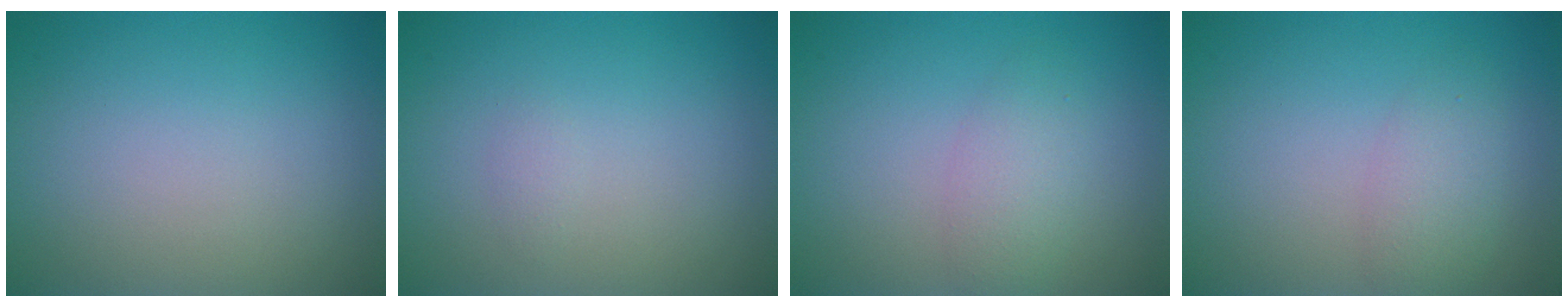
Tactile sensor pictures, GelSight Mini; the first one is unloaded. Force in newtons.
{"total": 0.5, "press": 0.5, "slide": 0.1}
{"total": 2.3, "press": 2.3, "slide": 0.0}
{"total": 2.4, "press": 2.4, "slide": 0.1}